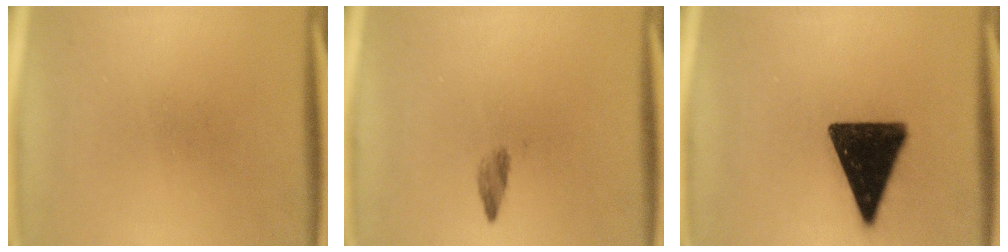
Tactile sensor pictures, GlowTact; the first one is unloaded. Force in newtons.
{"total": 1.4}
{"total": 16.0}